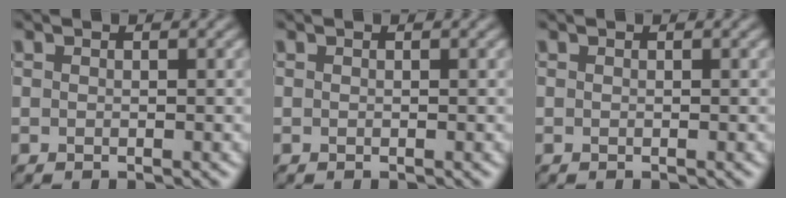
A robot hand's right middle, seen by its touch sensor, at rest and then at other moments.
{"total": 0.0}
{"total": 0.0}